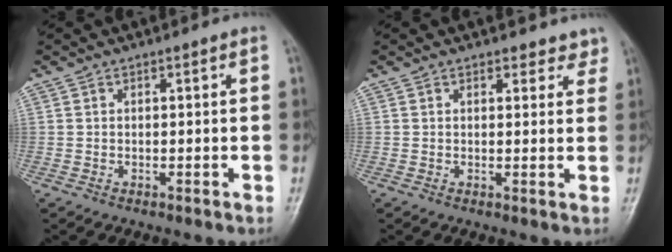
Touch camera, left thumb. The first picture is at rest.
{"total": 3.2, "force": [2.6, 1.7, 0.3], "torque": [0.029, -0.013, 0.018]}